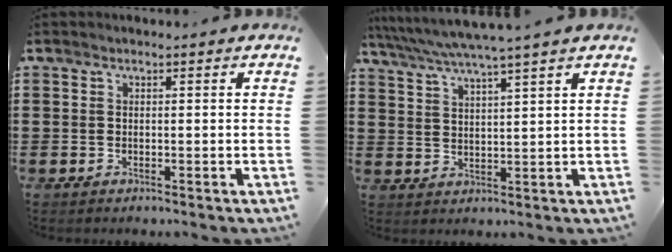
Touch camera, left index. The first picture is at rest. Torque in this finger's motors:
{"motor_torque": [1.28, -0.85, 0.67, 0.21]}